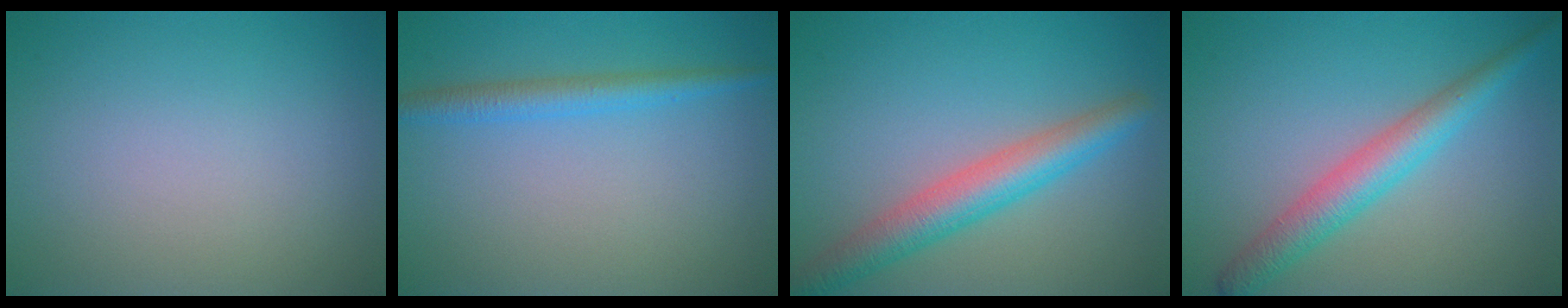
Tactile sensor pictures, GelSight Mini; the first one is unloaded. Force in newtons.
{"total": 2.4, "press": 2.4, "slide": 0.1}
{"total": 4.9, "press": 4.9, "slide": 0.3}
{"total": 4.0, "press": 4.0, "slide": 0.1}